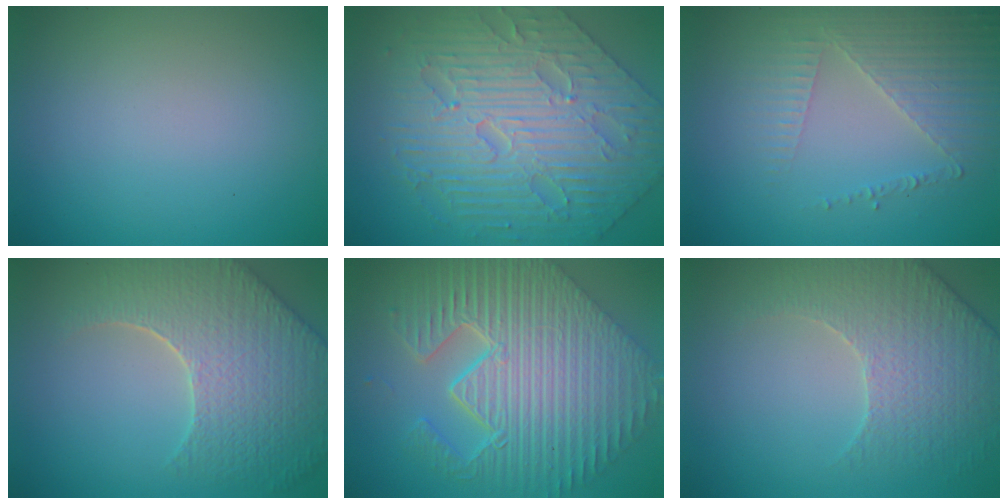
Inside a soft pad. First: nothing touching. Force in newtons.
{"total": 8.3, "press": 6.7, "slide": 4.8}
{"total": 3.5, "press": 3.3, "slide": 1.2}
{"total": 8.4, "press": 6.1, "slide": 5.8}
{"total": 11.6, "press": 7.8, "slide": 8.6}
{"total": 3.5, "press": 3.3, "slide": 0.9}